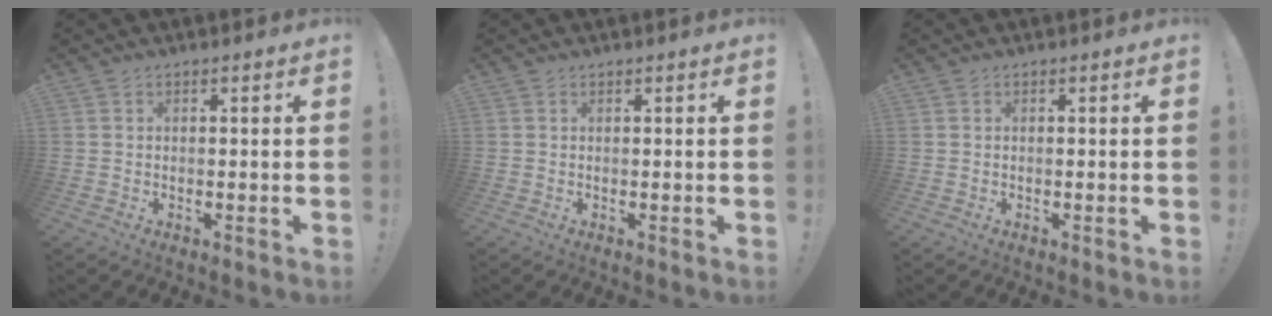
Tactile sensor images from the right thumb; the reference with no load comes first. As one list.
[{"total": 0.0}, {"total": 0.0}]